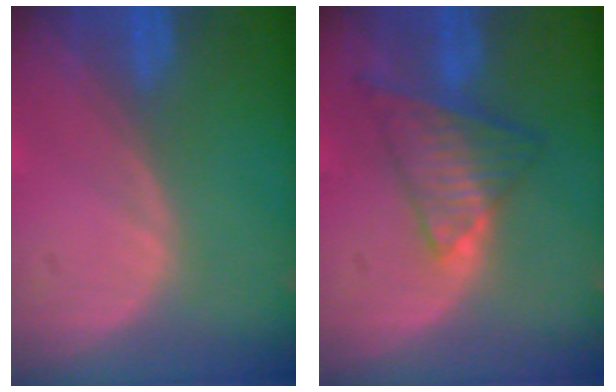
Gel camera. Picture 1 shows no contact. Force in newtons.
{"total": 7.5, "press": 6.5, "slide": 3.8}